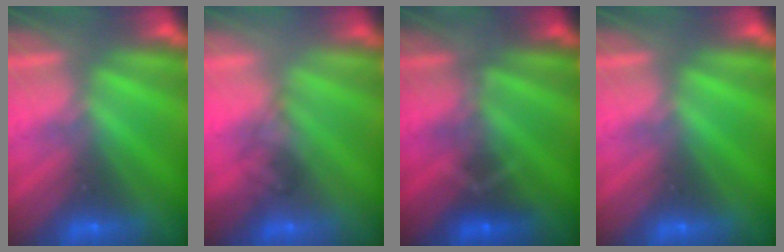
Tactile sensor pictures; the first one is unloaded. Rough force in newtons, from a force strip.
{"total": 1.5}
{"total": 3.3}
{"total": 0.0}